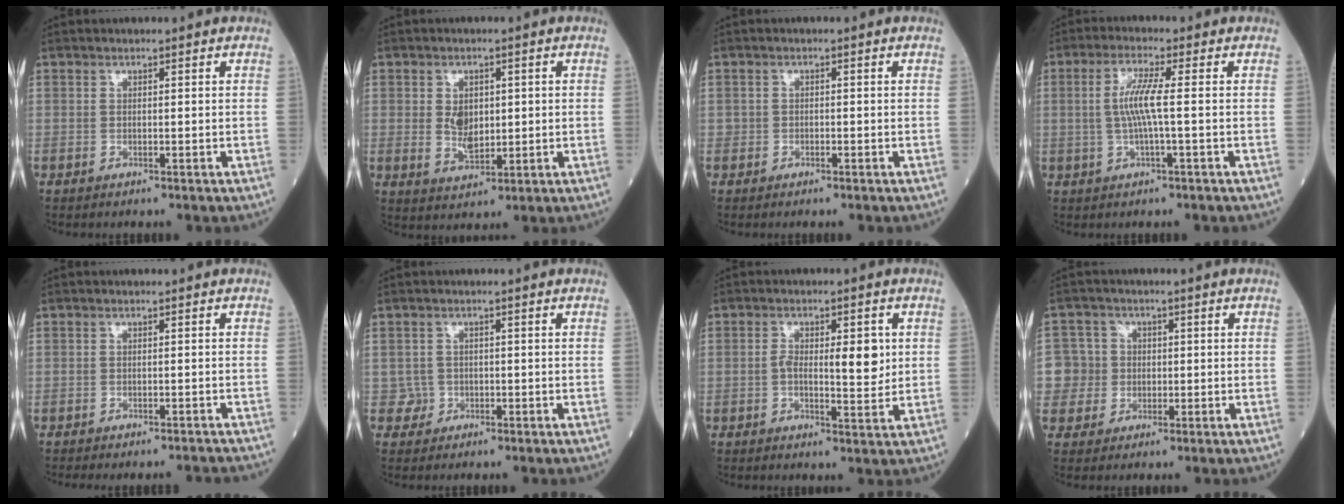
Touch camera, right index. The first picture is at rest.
{"total": 4.8, "force": [0.4, 3.0, 3.8], "torque": [-0.067, 0.001, 0.016]}
{"total": 0.9, "force": [-0.4, 0.8, 0.3], "torque": [-0.002, 0.003, -0.006]}
{"total": 5.2, "force": [0.0, -0.1, 5.2], "torque": [-0.110, 0.005, -0.001]}
{"total": 5.4, "force": [-5.2, 0.2, 1.4], "torque": [-0.011, -0.010, -0.063]}
{"total": 1.7, "force": [-0.6, 1.6, -0.4], "torque": [0.015, 0.011, -0.014]}
{"total": 6.8, "force": [0.7, 2.4, 6.3], "torque": [-0.097, 0.003, 0.010]}
{"total": 5.6, "force": [-0.3, 5.6, 0.1], "torque": [0.004, 0.017, -0.005]}